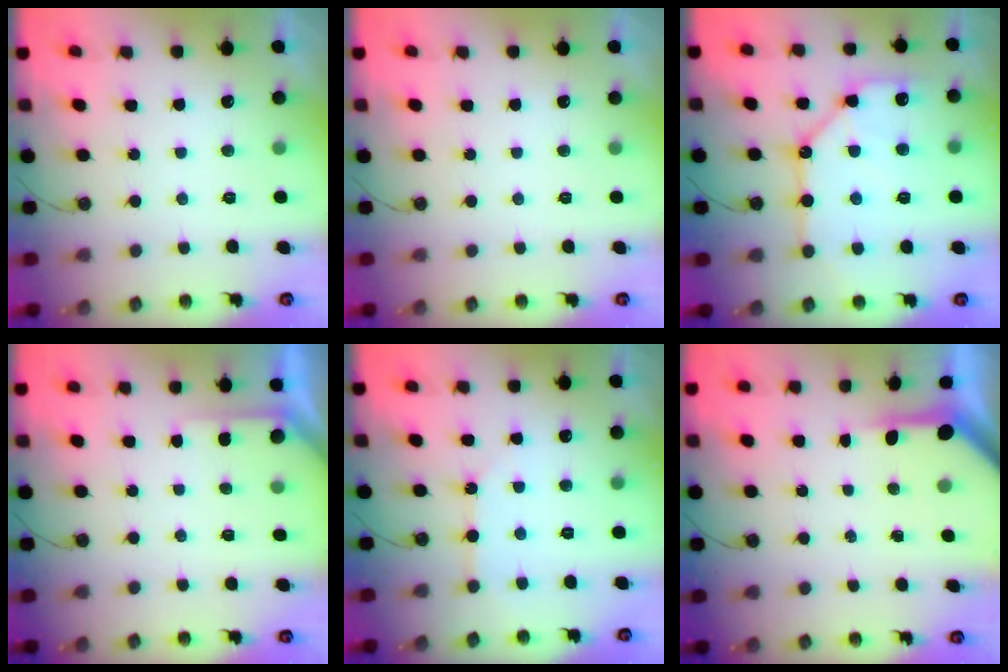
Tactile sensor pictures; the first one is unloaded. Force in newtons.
{"total": 0.0}
{"total": 13.4, "press": 13.4, "slide": 1.6}
{"total": 2.9, "press": 2.8, "slide": 0.2}
{"total": 3.1, "press": 3.1, "slide": 0.3}
{"total": 4.9, "press": 4.9, "slide": 0.4}